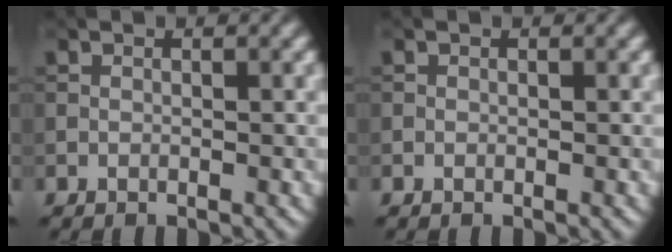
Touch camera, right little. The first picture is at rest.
{"total": 0.0}